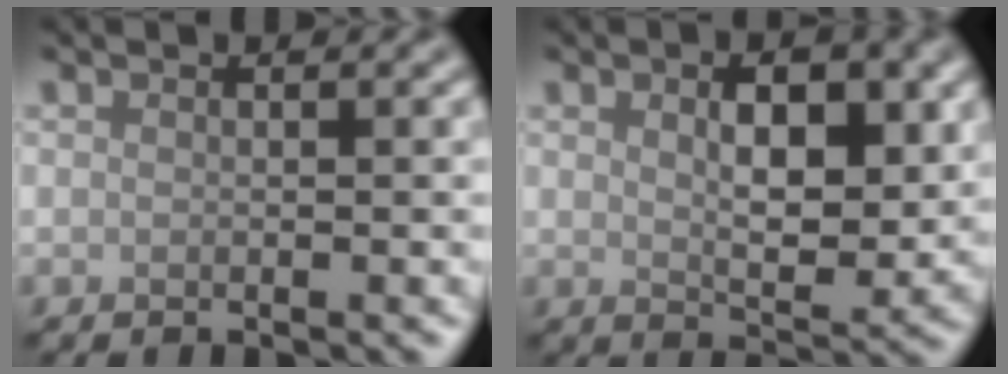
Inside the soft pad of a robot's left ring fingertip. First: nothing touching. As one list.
[{"total": 5.6, "force": [1.3, 2.7, 4.8], "torque": [-0.070, -0.004, 0.024]}]